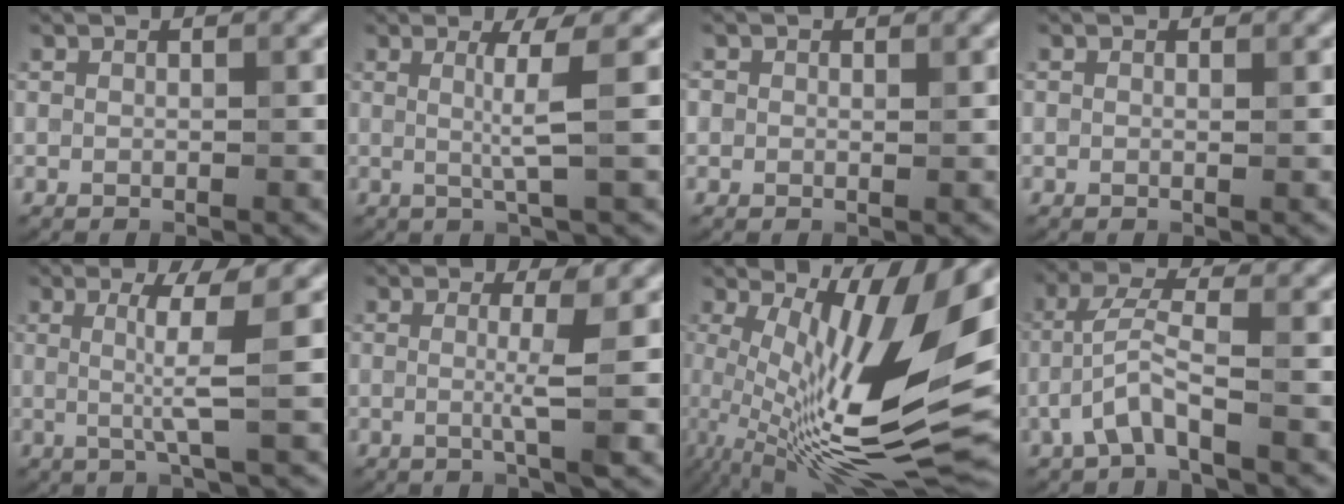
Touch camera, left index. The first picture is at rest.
{"total": 3.1, "force": [0.5, 0.3, 3.0], "torque": [-0.056, -0.002, 0.006]}
{"total": 0.9, "force": [0.3, 0.8, 0.3], "torque": [0.001, -0.003, 0.001]}
{"total": 0.0}
{"total": 3.9, "force": [0.5, 0.3, 3.9], "torque": [-0.070, -0.004, 0.007]}
{"total": 3.4, "force": [0.1, 0.5, 3.3], "torque": [-0.053, -0.007, -0.006]}
{"total": 14.1, "force": [1.5, 4.0, 13.5], "torque": [-0.233, -0.006, 0.036]}
{"total": 3.4, "force": [-1.6, 0.6, 2.9], "torque": [-0.066, 0.011, -0.040]}